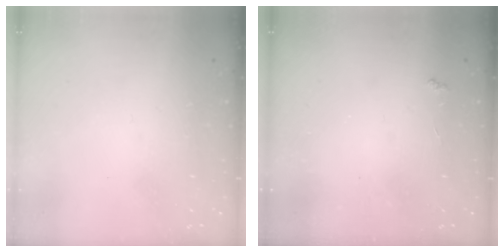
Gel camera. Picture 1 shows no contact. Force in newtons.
{"total": 2.9, "press": 2.8, "slide": 0.5}